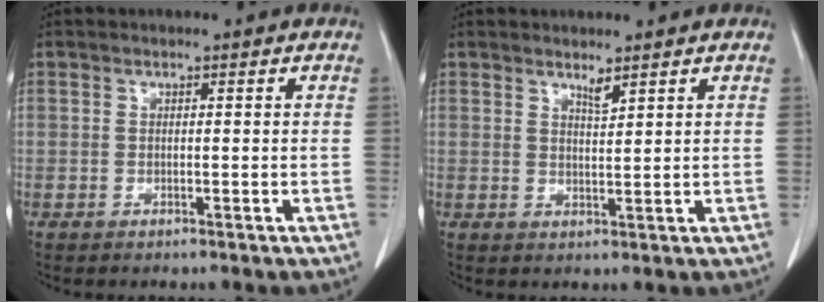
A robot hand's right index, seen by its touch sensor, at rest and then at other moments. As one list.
[{"total": 1.7, "force": [1.5, 0.0, 0.9], "torque": [-0.017, -0.008, 0.029]}]